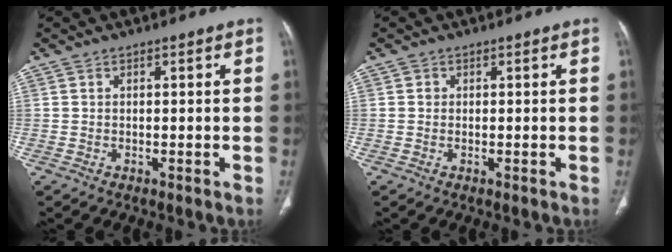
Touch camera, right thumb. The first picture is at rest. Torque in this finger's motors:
{"motor_torque": [0.01, -0.12, 0.45, 0.24, -0.06]}